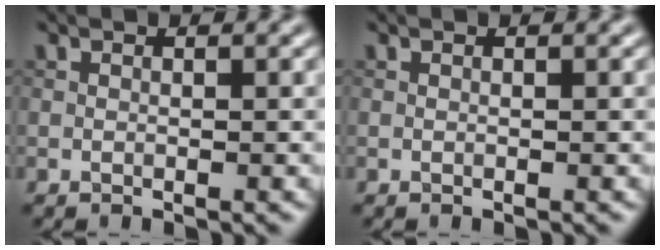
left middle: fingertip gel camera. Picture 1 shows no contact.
{"total": 0.0}